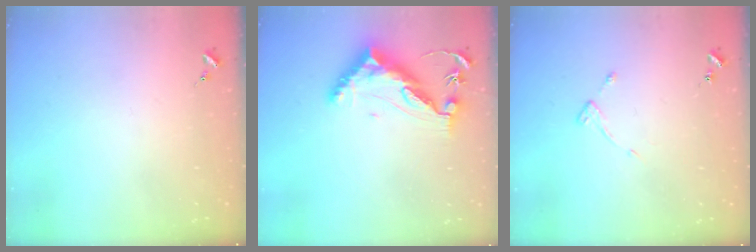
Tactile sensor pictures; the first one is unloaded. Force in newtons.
{"total": 11.5, "press": 11.4, "slide": 0.7}
{"total": 4.1, "press": 4.1, "slide": 0.5}